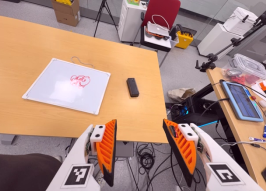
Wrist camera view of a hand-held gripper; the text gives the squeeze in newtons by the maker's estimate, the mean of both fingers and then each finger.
{"total": 0.0}